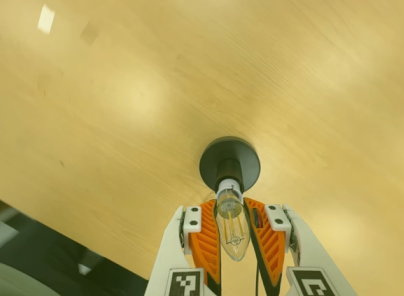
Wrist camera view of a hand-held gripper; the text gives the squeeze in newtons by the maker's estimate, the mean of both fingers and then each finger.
{"total": 21.1, "left": 21.0, "right": 21.1}